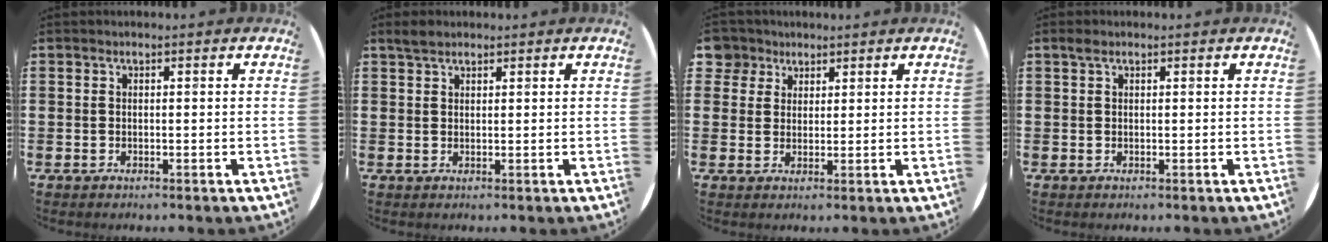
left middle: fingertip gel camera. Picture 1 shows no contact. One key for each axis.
{"total": 1.8, "fx": 1.6, "fy": 0.7, "fz": 0.6, "tx": -0.007, "ty": 0.001, "tz": 0.030}
{"total": 3.9, "fx": 2.8, "fy": 2.7, "fz": 0.1, "tx": -0.002, "ty": 0.002, "tz": 0.052}
{"total": 0.7, "fx": 0.4, "fy": 0.4, "fz": 0.4, "tx": -0.002, "ty": 0.001, "tz": 0.006}